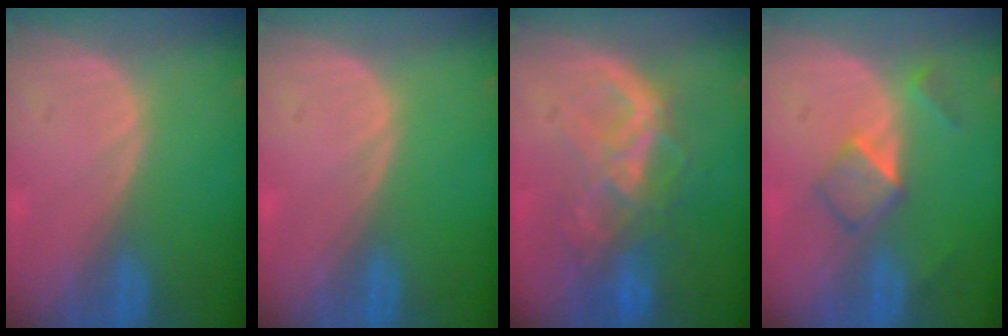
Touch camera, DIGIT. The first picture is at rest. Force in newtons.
{"total": 0.0}
{"total": 8.8, "press": 7.6, "slide": 4.4}
{"total": 5.2, "press": 4.4, "slide": 2.7}